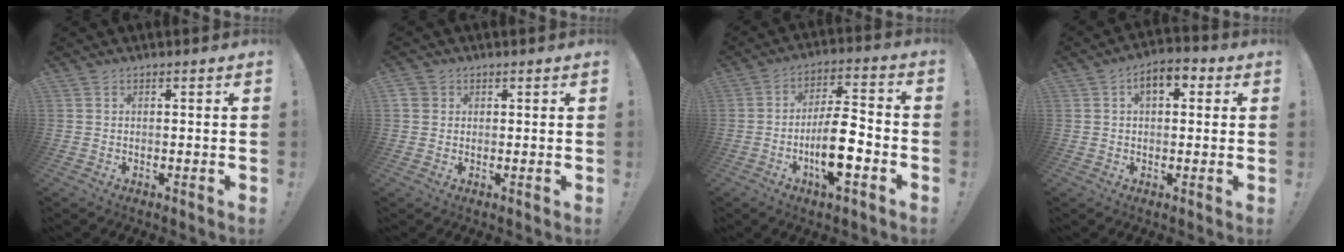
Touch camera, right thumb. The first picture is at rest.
{"total": 2.4, "force": [0.9, 2.1, 0.5], "torque": [-0.013, 0.002, 0.018]}
{"total": 13.4, "force": [-4.7, 4.4, 11.7], "torque": [-0.214, 0.015, -0.083]}
{"total": 6.5, "force": [2.0, 3.8, 4.9], "torque": [-0.063, 0.001, 0.031]}